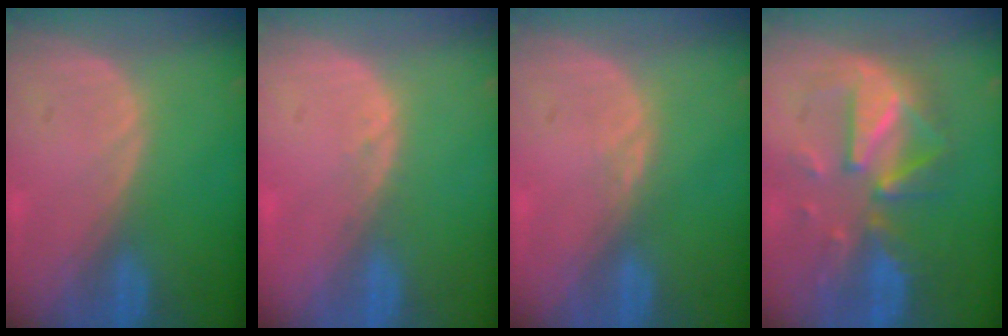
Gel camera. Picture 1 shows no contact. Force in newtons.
{"total": 1.0, "press": 0.9, "slide": 0.3}
{"total": 1.1, "press": 1.0, "slide": 0.5}
{"total": 9.1, "press": 9.1, "slide": 0.5}